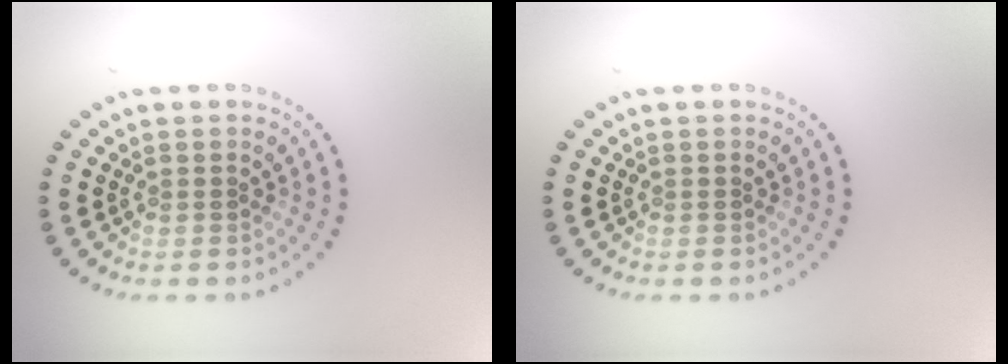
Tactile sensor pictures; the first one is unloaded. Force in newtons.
{"total": 0.0}